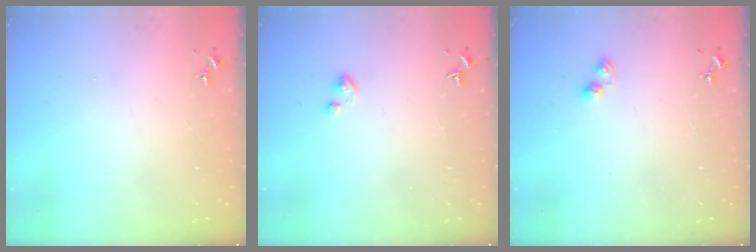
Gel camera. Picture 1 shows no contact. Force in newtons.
{"total": 1.9, "press": 1.9, "slide": 0.2}
{"total": 6.1, "press": 6.0, "slide": 0.7}